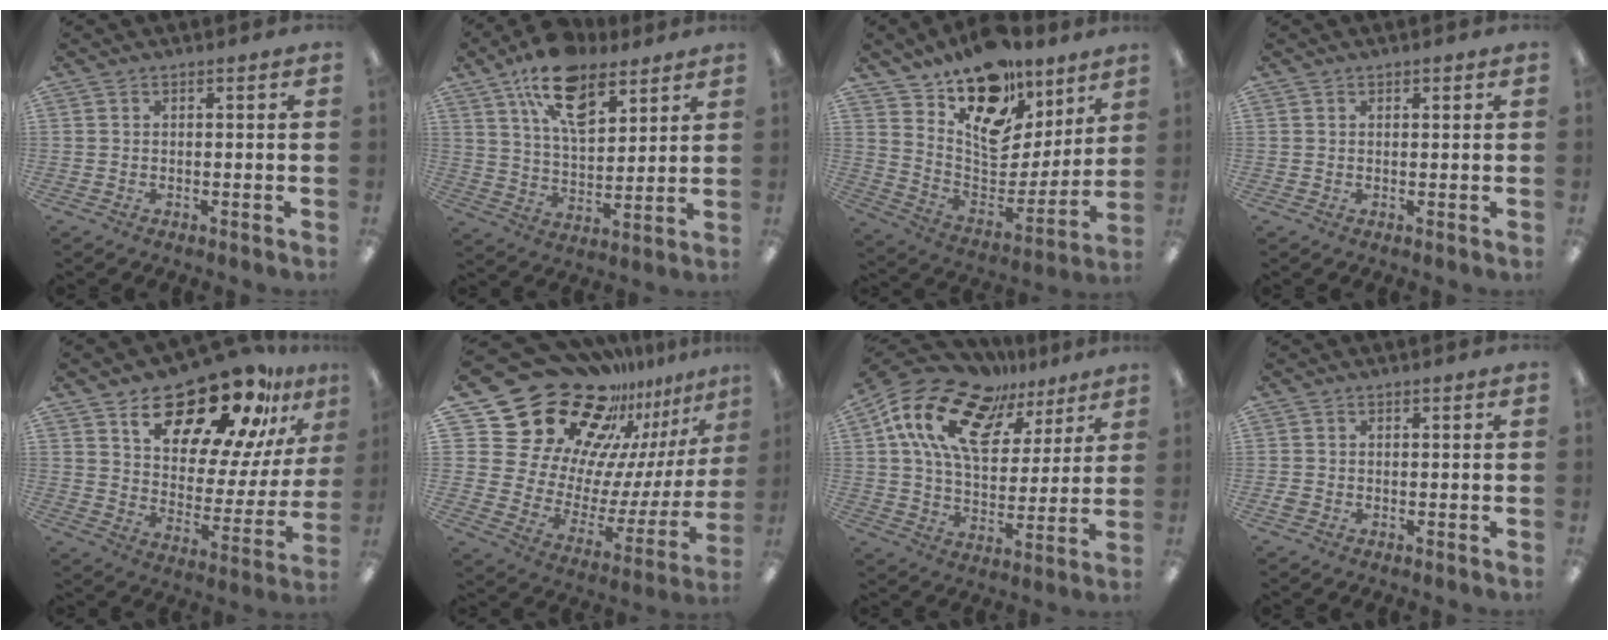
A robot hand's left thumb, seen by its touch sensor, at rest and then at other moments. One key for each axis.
{"total": 15.6, "fx": 9.7, "fy": 7.9, "fz": 9.4, "tx": -0.153, "ty": -0.036, "tz": 0.173}
{"total": 17.5, "fx": 11.7, "fy": 10.1, "fz": 8.1, "tx": -0.126, "ty": -0.098, "tz": 0.211}
{"total": 0.7, "fx": 0.5, "fy": 0.4, "fz": 0.2, "tx": 0.005, "ty": -0.002, "tz": 0.007}
{"total": 20.5, "fx": 15.9, "fy": 7.7, "fz": 10.4, "tx": -0.158, "ty": -0.117, "tz": 0.266}
{"total": 28.8, "fx": 21.2, "fy": 15.9, "fz": 11.1, "tx": -0.159, "ty": -0.196, "tz": 0.417}
{"total": 19.6, "fx": 11.5, "fy": 10.8, "fz": 11.7, "tx": -0.231, "ty": -0.048, "tz": 0.208}
{"total": 1.1, "fx": -0.5, "fy": 0.8, "fz": 0.5, "tx": -0.007, "ty": 0.002, "tz": -0.009}